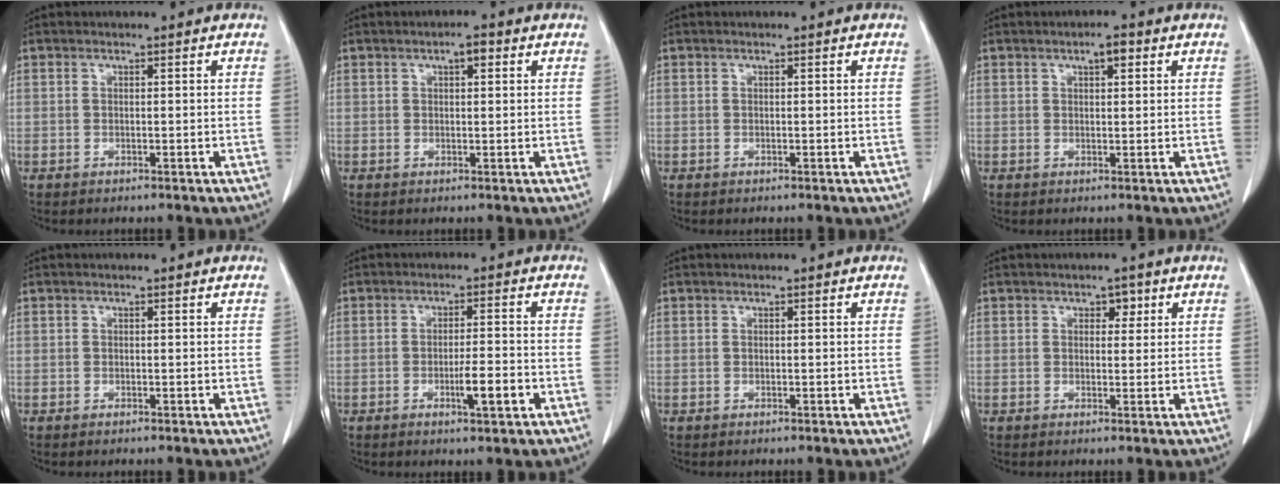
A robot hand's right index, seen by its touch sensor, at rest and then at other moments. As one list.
[{"total": 2.7, "force": [1.2, 1.1, 2.2], "torque": [-0.038, 0.008, 0.020]}, {"total": 0.0}, {"total": 3.0, "force": [1.5, 1.2, 2.3], "torque": [-0.039, 0.005, 0.024]}, {"total": 0.0}, {"total": 5.3, "force": [-1.9, 0.8, 4.9], "torque": [-0.080, -0.002, -0.026]}, {"total": 0.0}, {"total": 2.6, "force": [1.1, 1.7, 1.6], "torque": [-0.030, 0.012, 0.020]}]